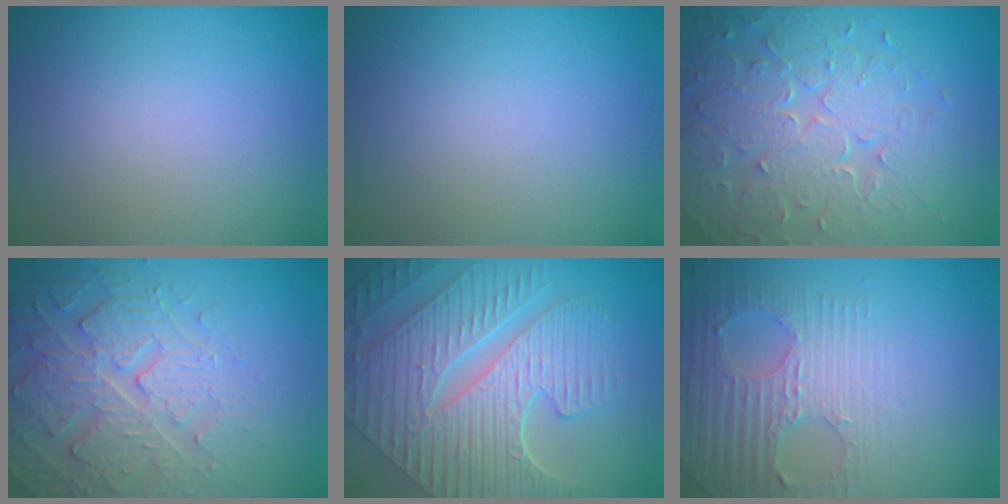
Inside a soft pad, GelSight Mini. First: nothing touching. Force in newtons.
{"total": 0.0}
{"total": 8.3, "press": 6.0, "slide": 5.7}
{"total": 4.5, "press": 4.5, "slide": 0.4}
{"total": 10.0, "press": 7.1, "slide": 7.0}
{"total": 3.5, "press": 3.5, "slide": 0.6}